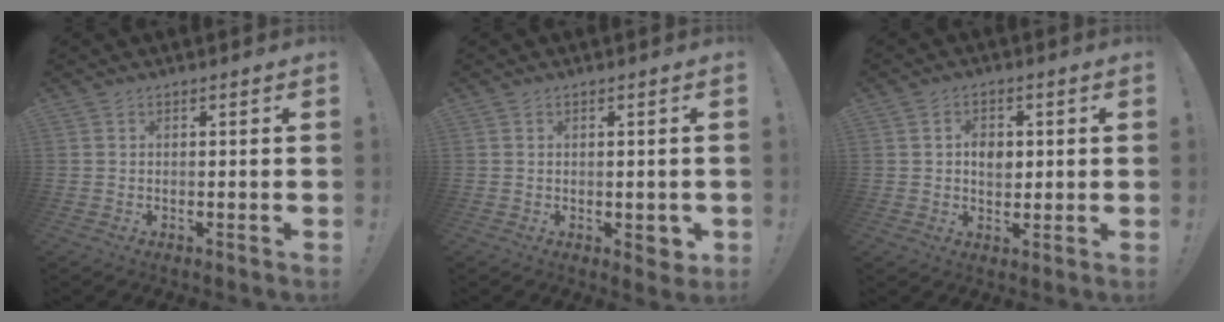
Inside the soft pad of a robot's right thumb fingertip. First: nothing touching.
{"total": 3.8, "force": [-0.8, 2.2, 3.0], "torque": [-0.031, 0.004, -0.010]}
{"total": 5.3, "force": [0.5, 4.1, 3.4], "torque": [-0.040, -0.001, 0.005]}